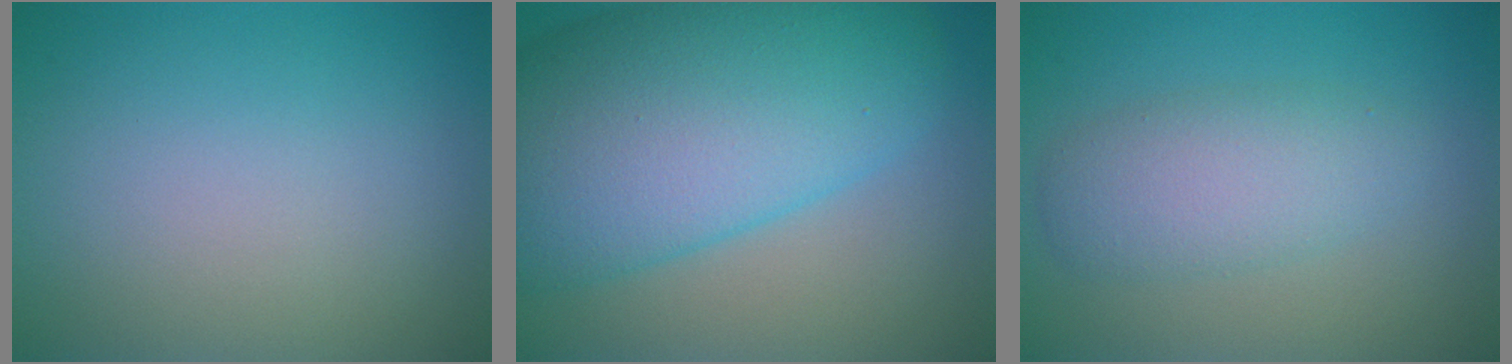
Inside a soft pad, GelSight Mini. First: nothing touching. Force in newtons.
{"total": 13.8, "press": 13.8, "slide": 0.3}
{"total": 3.9, "press": 3.9, "slide": 0.1}